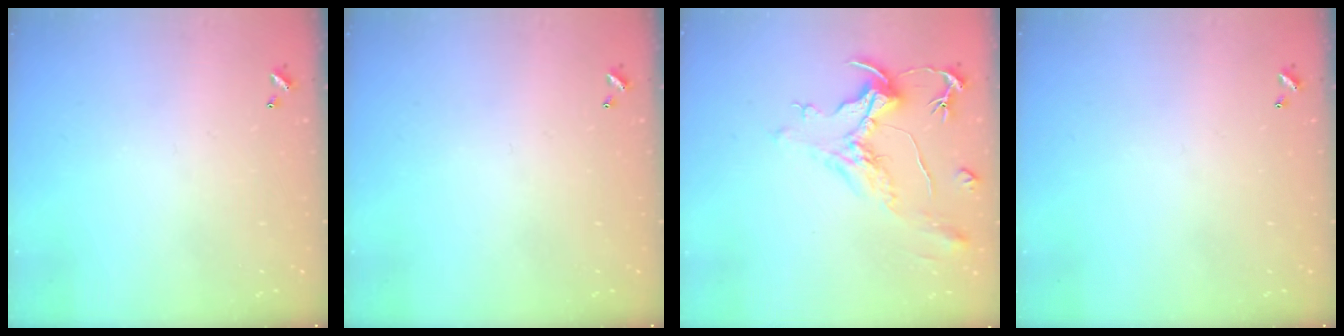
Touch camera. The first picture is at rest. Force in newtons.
{"total": 0.0}
{"total": 2.2, "press": 1.8, "slide": 1.3}
{"total": 0.0}